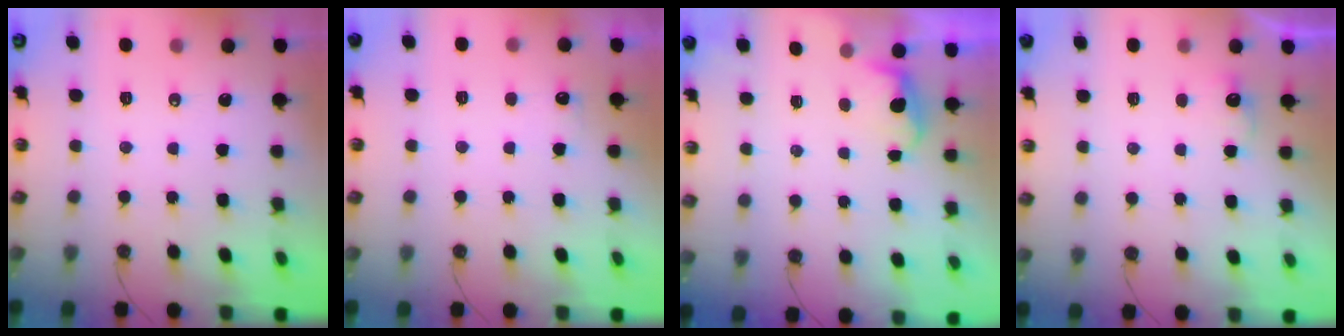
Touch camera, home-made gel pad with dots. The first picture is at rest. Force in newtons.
{"total": 4.4, "press": 4.2, "slide": 1.2}
{"total": 1.2, "press": 0.9, "slide": 0.7}
{"total": 5.5, "press": 5.4, "slide": 1.2}